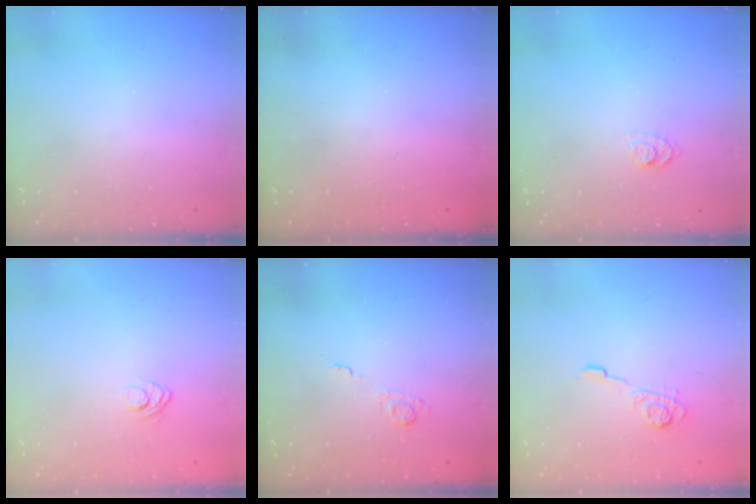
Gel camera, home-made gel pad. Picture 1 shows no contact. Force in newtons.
{"total": 1.9, "press": 1.9, "slide": 0.6}
{"total": 6.8, "press": 6.7, "slide": 0.8}
{"total": 3.3, "press": 3.1, "slide": 1.0}
{"total": 2.0, "press": 1.5, "slide": 1.3}
{"total": 5.9, "press": 5.8, "slide": 1.0}